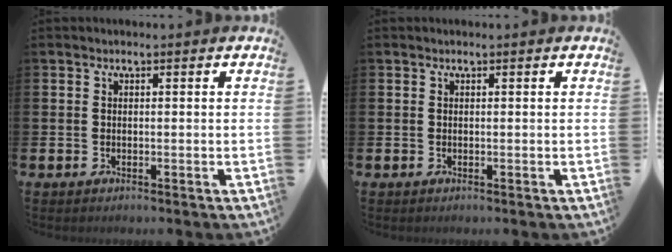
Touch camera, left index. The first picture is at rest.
{"total": 0.0}